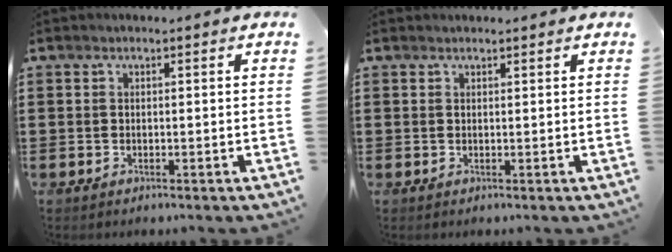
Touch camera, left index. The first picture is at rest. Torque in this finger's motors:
{"motor_torque": [0.07, -0.03, 0.07, -0.01]}